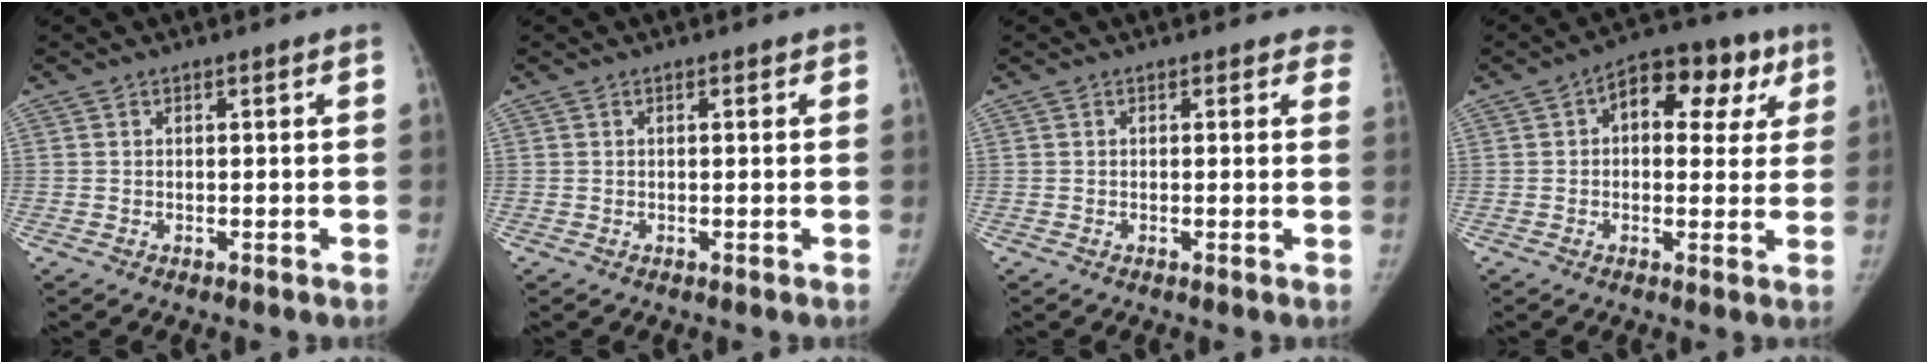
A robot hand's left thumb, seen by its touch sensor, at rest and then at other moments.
{"total": 0.6, "force": [0.3, 0.3, 0.5], "torque": [-0.004, 0.001, 0.001]}
{"total": 2.9, "force": [2.4, 1.6, 0.5], "torque": [0.030, -0.008, 0.005]}
{"total": 12.9, "force": [4.4, 8.0, 9.1], "torque": [-0.067, 0.021, 0.054]}